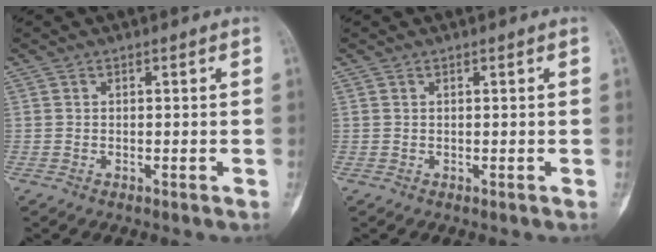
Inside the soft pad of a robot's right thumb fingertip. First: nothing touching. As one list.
[{"total": 0.0}]